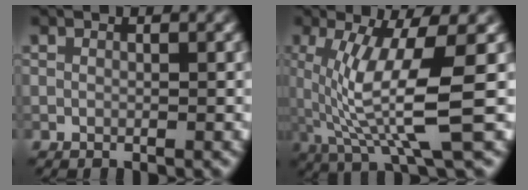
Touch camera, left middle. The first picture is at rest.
{"total": 8.1, "force": [0.4, 1.8, 7.9], "torque": [-0.150, -0.006, 0.014]}